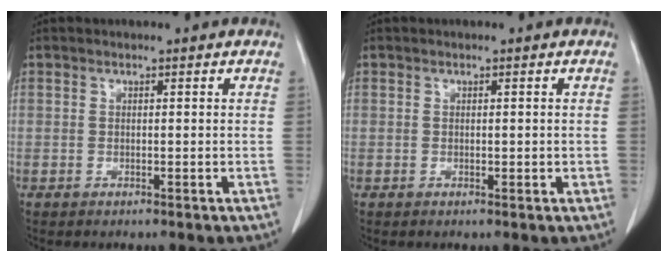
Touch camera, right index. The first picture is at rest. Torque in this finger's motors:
{"motor_torque": [-0.45, 0.89, 0.03, 0.00]}